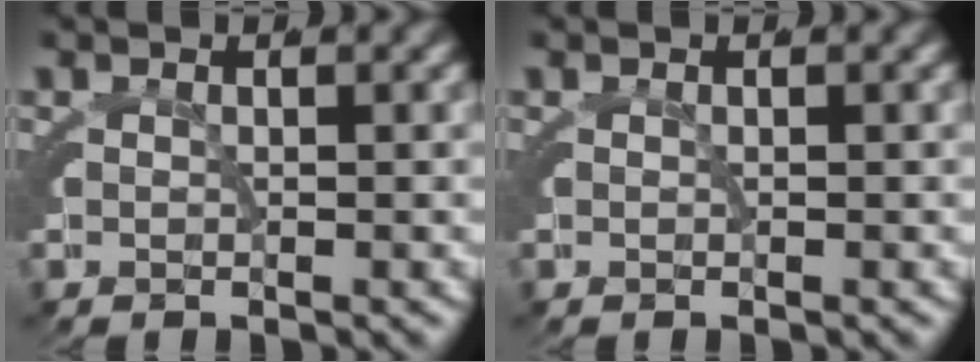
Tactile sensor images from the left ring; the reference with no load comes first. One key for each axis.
{"total": 0.0}